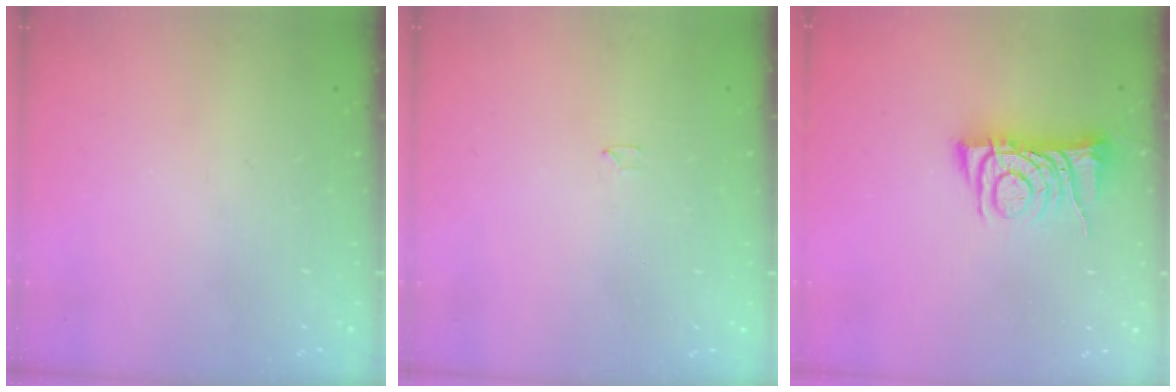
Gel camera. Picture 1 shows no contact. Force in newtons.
{"total": 1.2, "press": 1.2, "slide": 0.0}
{"total": 7.7, "press": 7.6, "slide": 0.8}